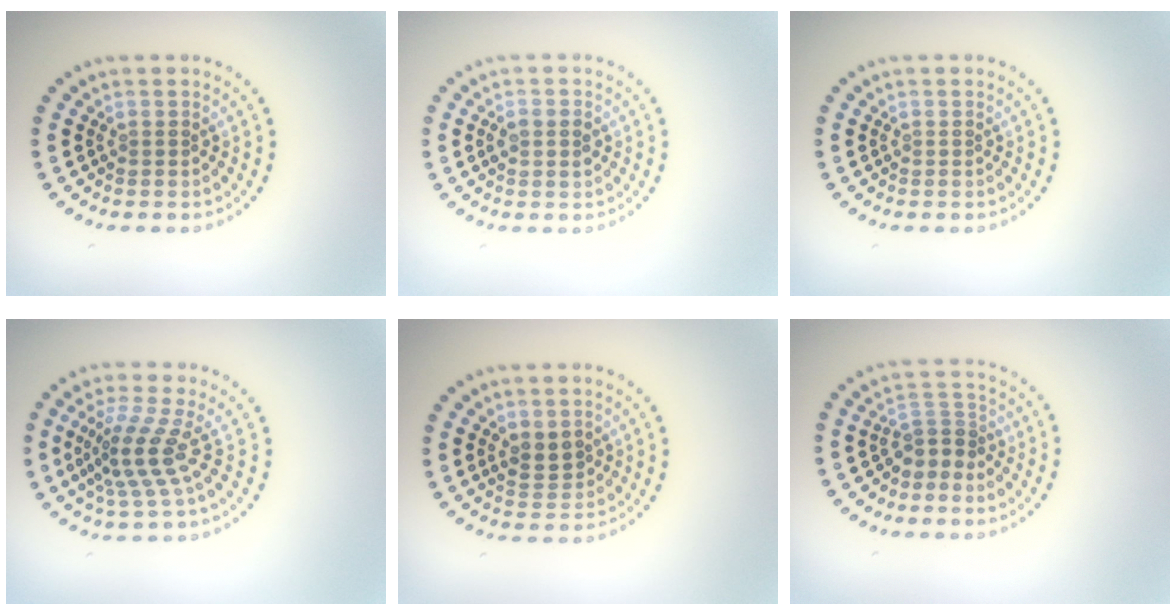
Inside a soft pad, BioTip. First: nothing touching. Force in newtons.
{"total": 1.6, "press": 1.6, "slide": 0.1}
{"total": 0.0}
{"total": 4.0, "press": 2.7, "slide": 2.9}
{"total": 2.1, "press": 2.0, "slide": 0.6}
{"total": 2.1, "press": 1.7, "slide": 1.3}